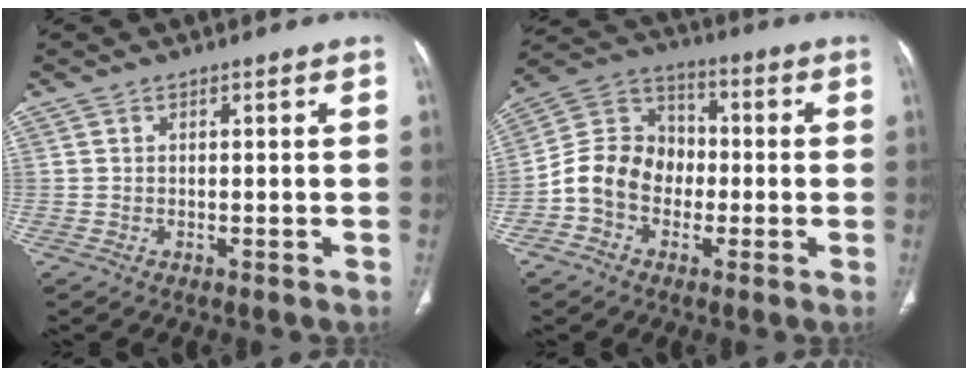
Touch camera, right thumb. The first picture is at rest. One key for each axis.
{"total": 11.8, "fx": -2.8, "fy": 9.6, "fz": 6.2, "tx": -0.094, "ty": 0.043, "tz": -0.062}